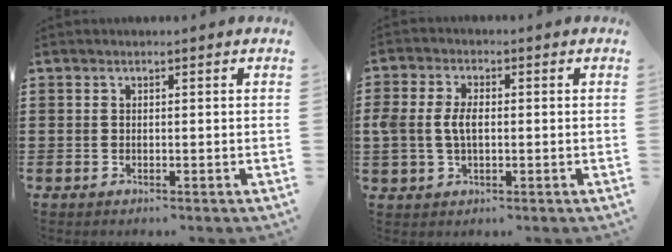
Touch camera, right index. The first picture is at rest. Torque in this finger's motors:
{"motor_torque": [0.32, -0.11, 0.45, 0.16]}